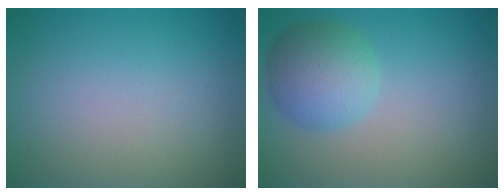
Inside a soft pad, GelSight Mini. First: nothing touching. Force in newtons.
{"total": 4.5, "press": 4.4, "slide": 0.2}